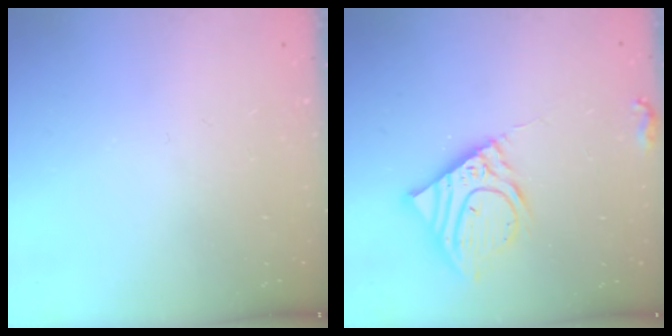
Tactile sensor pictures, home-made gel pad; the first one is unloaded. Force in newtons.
{"total": 12.5, "press": 12.2, "slide": 2.3}